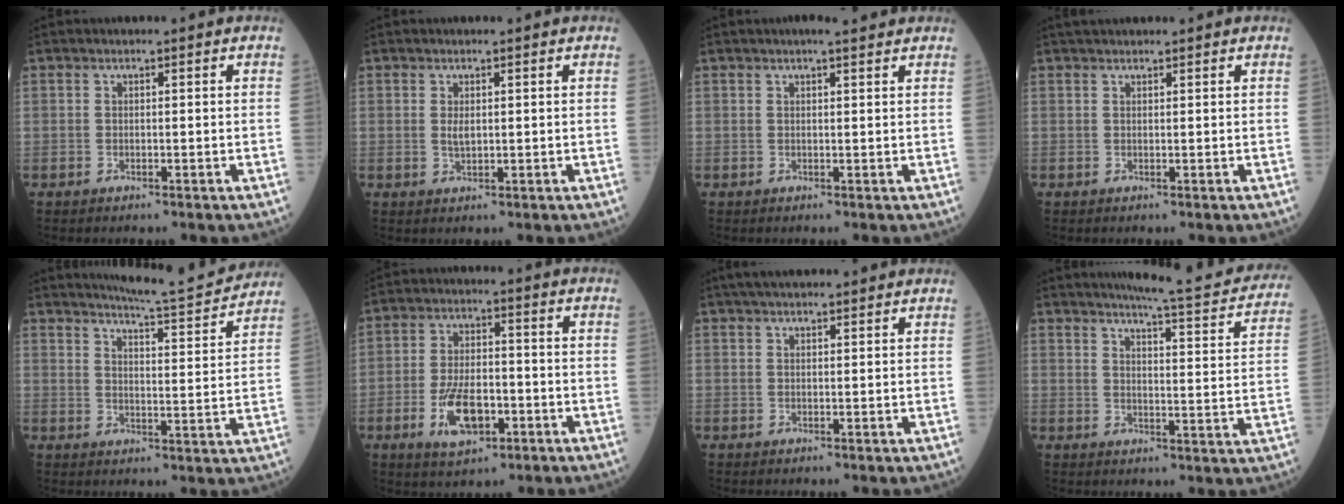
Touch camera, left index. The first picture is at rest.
{"total": 1.6, "force": [0.4, 0.7, 1.4], "torque": [-0.030, -0.002, 0.012]}
{"total": 3.0, "force": [2.5, 0.3, 1.7], "torque": [-0.025, 0.014, 0.033]}
{"total": 3.3, "force": [3.0, 0.5, 1.3], "torque": [-0.015, 0.034, 0.048]}
{"total": 11.7, "force": [11.4, -0.3, 2.8], "torque": [-0.048, -0.017, 0.151]}
{"total": 8.6, "force": [-3.3, 3.9, 6.9], "torque": [-0.140, -0.001, -0.057]}
{"total": 8.4, "force": [7.4, 1.3, 3.8], "torque": [-0.055, 0.038, 0.105]}
{"total": 16.5, "force": [15.2, 1.1, 6.1], "torque": [-0.072, -0.048, 0.169]}